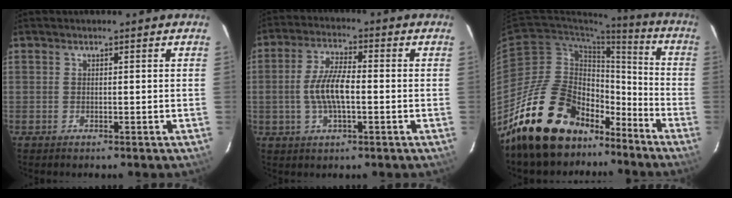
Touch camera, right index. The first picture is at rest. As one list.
[{"total": 7.9, "force": [-1.1, 2.7, 7.4], "torque": [-0.148, 0.005, -0.021]}, {"total": 23.2, "force": [-16.4, 12.1, 10.9], "torque": [-0.210, 0.016, -0.256]}]